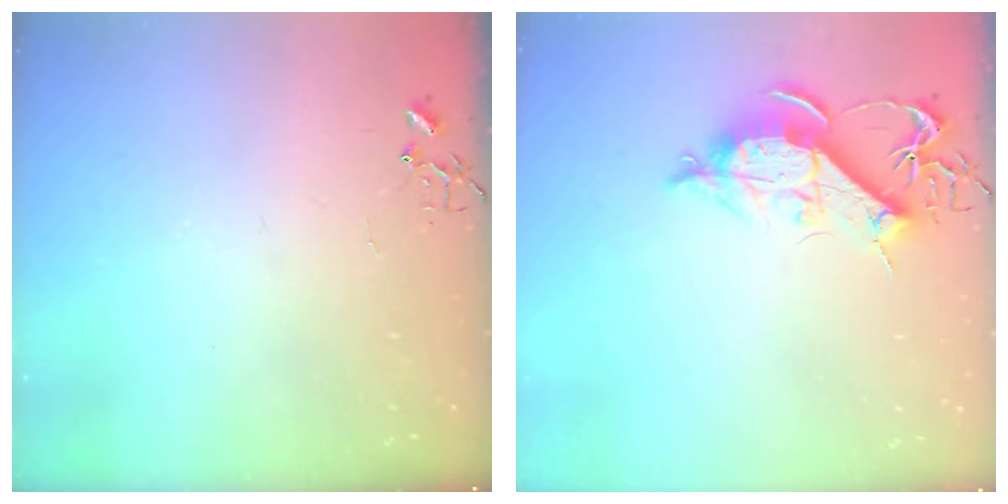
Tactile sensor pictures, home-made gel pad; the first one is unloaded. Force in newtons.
{"total": 10.6, "press": 10.5, "slide": 1.2}